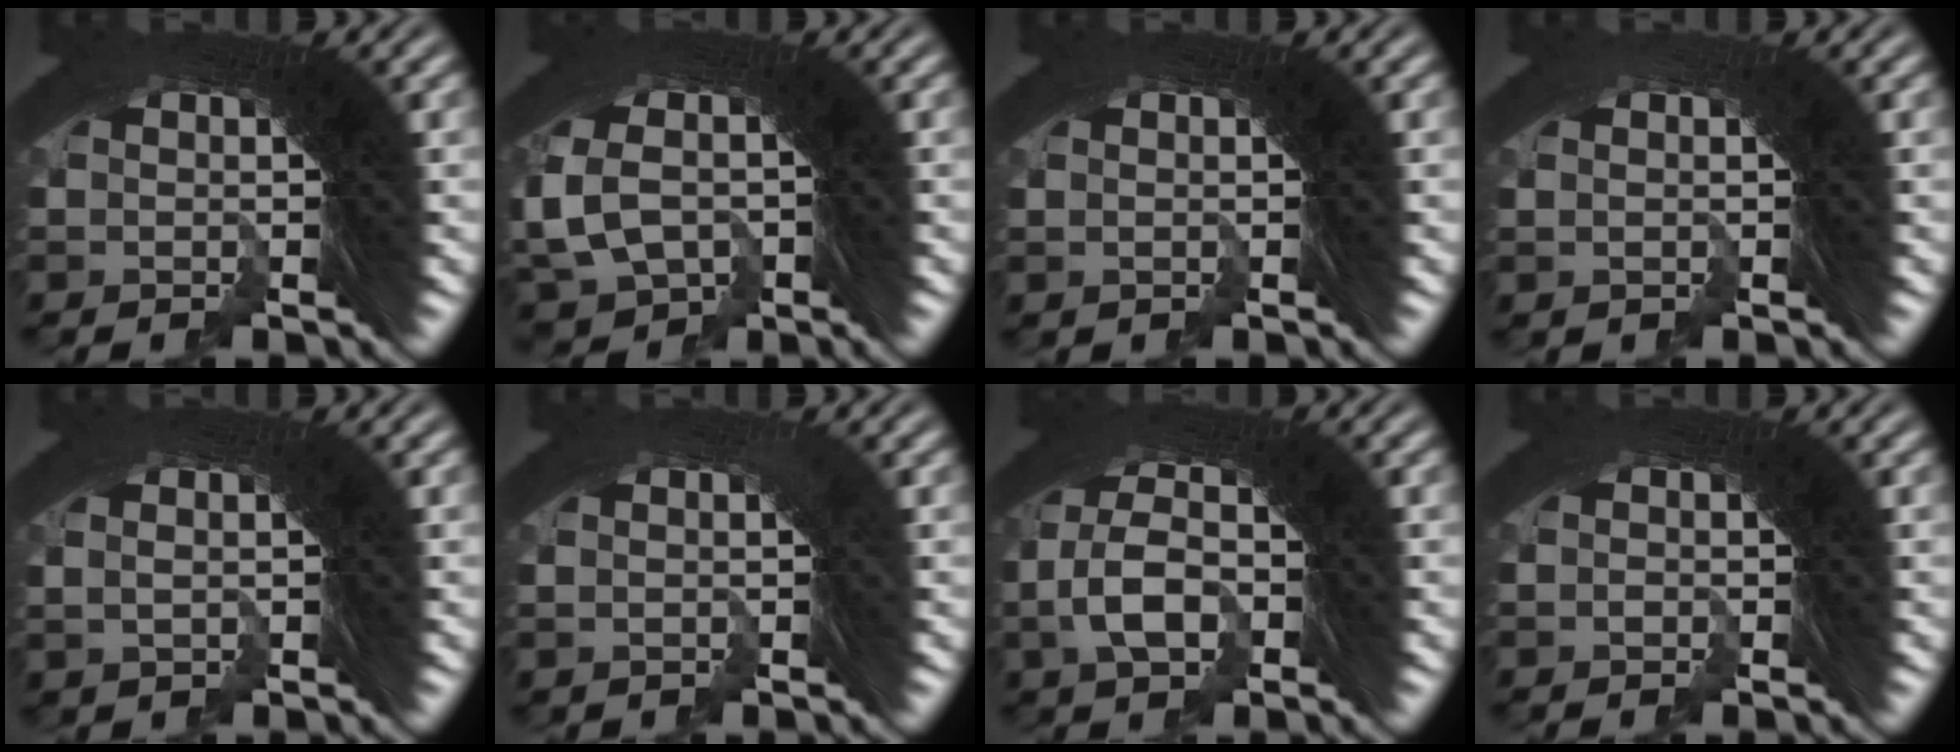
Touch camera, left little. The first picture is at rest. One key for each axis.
{"total": 7.5, "fx": -2.0, "fy": 6.5, "fz": 3.1, "tx": -0.080, "ty": -0.011, "tz": -0.033}
{"total": 0.8, "fx": 0.3, "fy": 0.6, "fz": 0.4, "tx": -0.009, "ty": 0.004, "tz": 0.005}
{"total": 1.0, "fx": -0.6, "fy": -0.1, "fz": -0.7, "tx": 0.006, "ty": -0.006, "tz": -0.006}
{"total": 1.9, "fx": 0.3, "fy": 1.7, "fz": 0.7, "tx": -0.016, "ty": 0.011, "tz": 0.002}
{"total": 0.6, "fx": -0.4, "fy": 0.2, "fz": -0.5, "tx": 0.001, "ty": 0.001, "tz": -0.004}
{"total": 6.0, "fx": -1.1, "fy": 5.0, "fz": 3.2, "tx": -0.043, "ty": 0.014, "tz": -0.032}
{"total": 1.0, "fx": -0.6, "fy": 0.2, "fz": -0.7, "tx": 0.009, "ty": -0.004, "tz": -0.008}